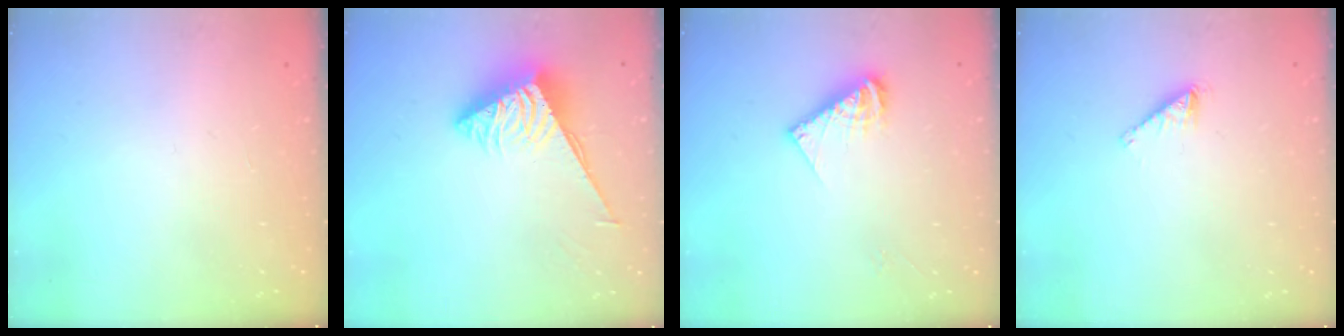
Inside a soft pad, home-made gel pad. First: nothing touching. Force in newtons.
{"total": 3.9, "press": 3.9, "slide": 0.4}
{"total": 8.9, "press": 8.9, "slide": 0.8}
{"total": 1.8, "press": 1.8, "slide": 0.1}